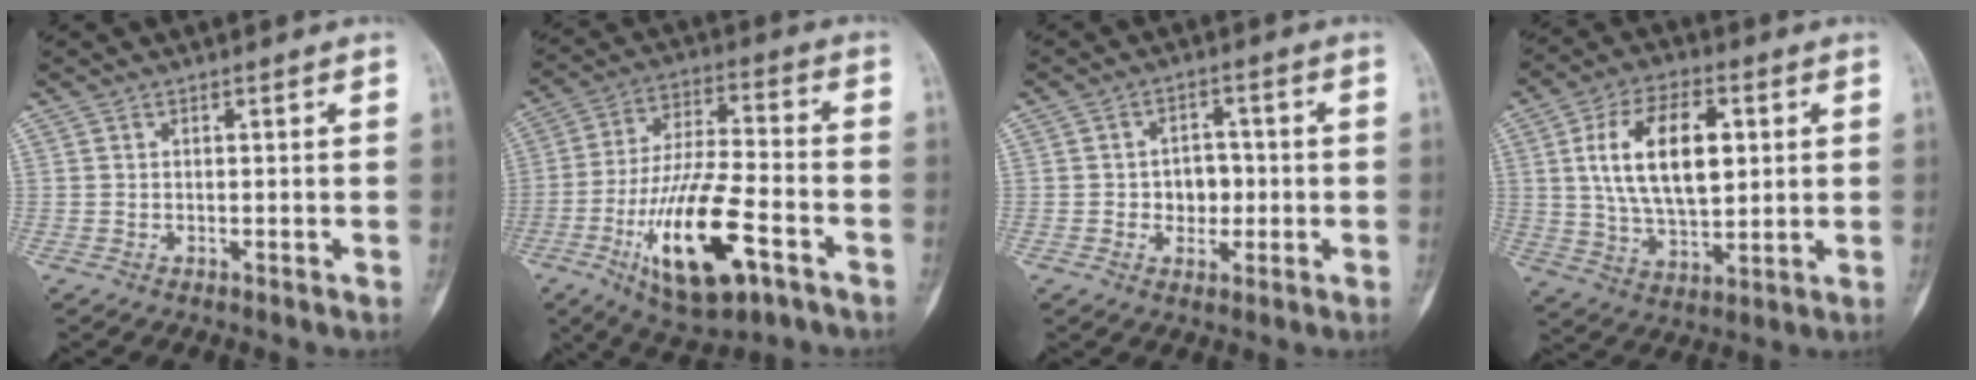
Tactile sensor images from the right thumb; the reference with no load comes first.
{"total": 19.4, "force": [-7.9, 6.9, 16.3], "torque": [-0.294, 0.030, -0.128]}
{"total": 5.5, "force": [-0.6, 4.3, 3.4], "torque": [-0.018, 0.011, -0.012]}
{"total": 16.4, "force": [3.4, 8.8, 13.4], "torque": [-0.218, -0.005, 0.065]}